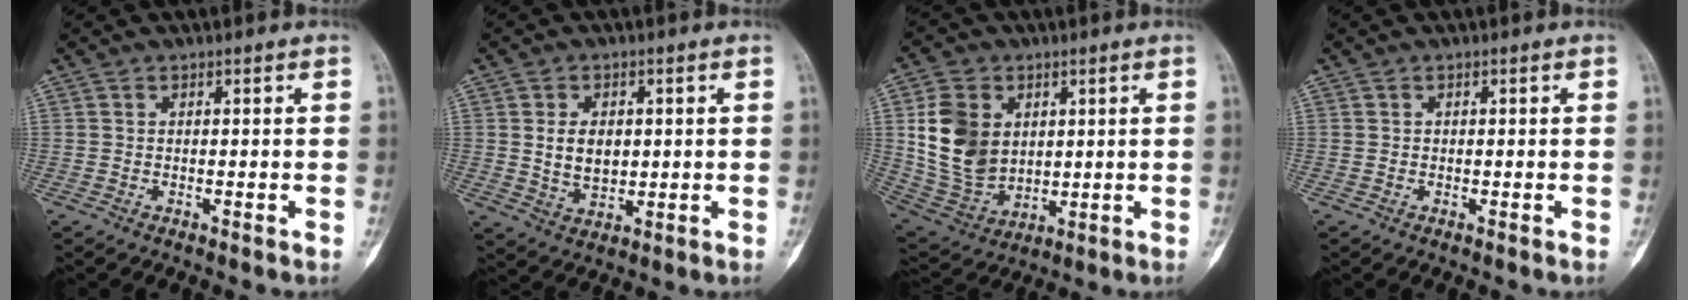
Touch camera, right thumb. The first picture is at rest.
{"total": 6.6, "force": [0.9, 4.6, 4.7], "torque": [-0.061, -0.009, 0.023]}
{"total": 14.4, "force": [3.1, 10.8, 8.9], "torque": [-0.142, -0.016, 0.075]}
{"total": 0.0}